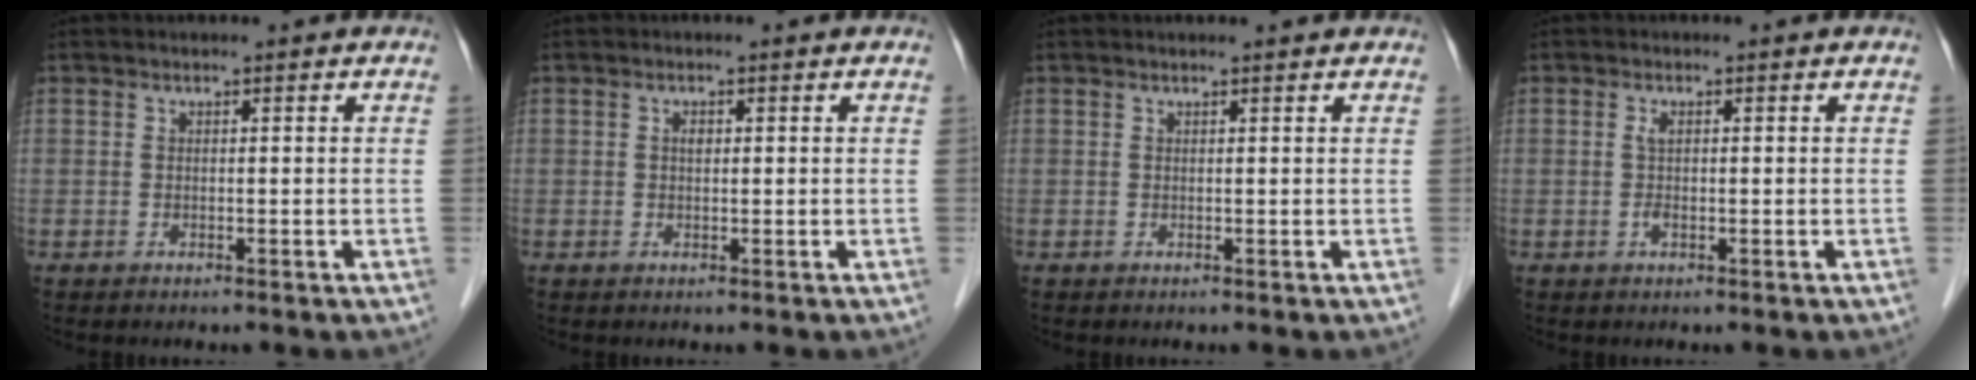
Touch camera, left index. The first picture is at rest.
{"total": 1.0, "force": [0.2, 0.6, 0.8], "torque": [-0.016, 0.002, 0.004]}
{"total": 1.3, "force": [1.2, 0.2, 0.4], "torque": [-0.012, 0.008, 0.013]}
{"total": 1.5, "force": [-0.1, 0.5, 1.4], "torque": [-0.035, 0.000, 0.000]}